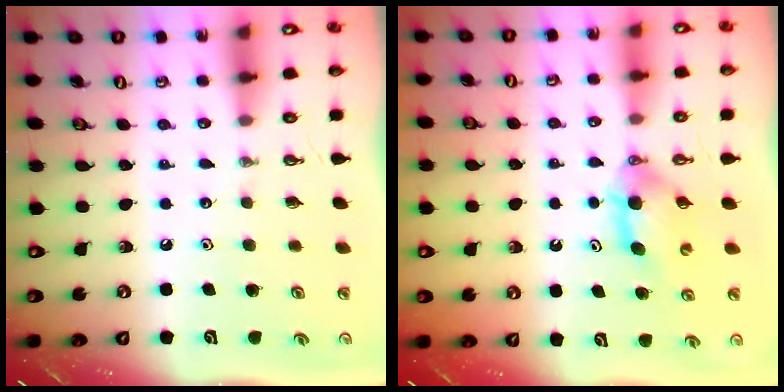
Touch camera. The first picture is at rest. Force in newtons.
{"total": 4.4, "press": 4.3, "slide": 1.1}